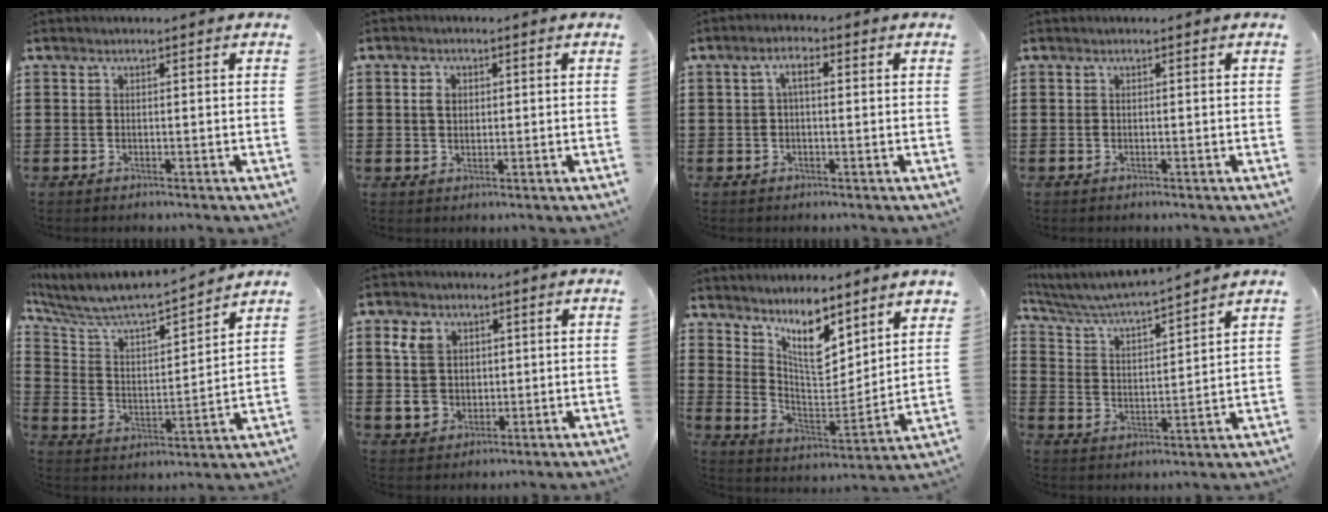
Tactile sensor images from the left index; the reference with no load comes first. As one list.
[{"total": 2.4, "force": [0.6, 1.9, 1.4], "torque": [-0.033, 0.009, 0.010]}, {"total": 2.8, "force": [0.3, 1.1, 2.6], "torque": [-0.049, 0.011, 0.001]}, {"total": 0.0}, {"total": 5.8, "force": [5.3, 0.8, 2.2], "torque": [-0.070, -0.046, 0.082]}, {"total": 6.9, "force": [1.1, 5.9, 3.3], "torque": [-0.090, 0.012, 0.016]}, {"total": 8.1, "force": [6.3, 2.6, 4.3], "torque": [-0.084, -0.041, 0.108]}, {"total": 4.6, "force": [4.3, -0.2, 1.4], "torque": [-0.051, -0.035, 0.066]}]